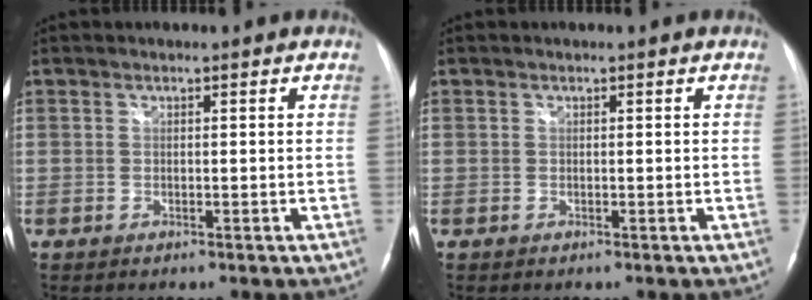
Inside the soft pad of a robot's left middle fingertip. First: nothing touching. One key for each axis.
{"total": 0.0}